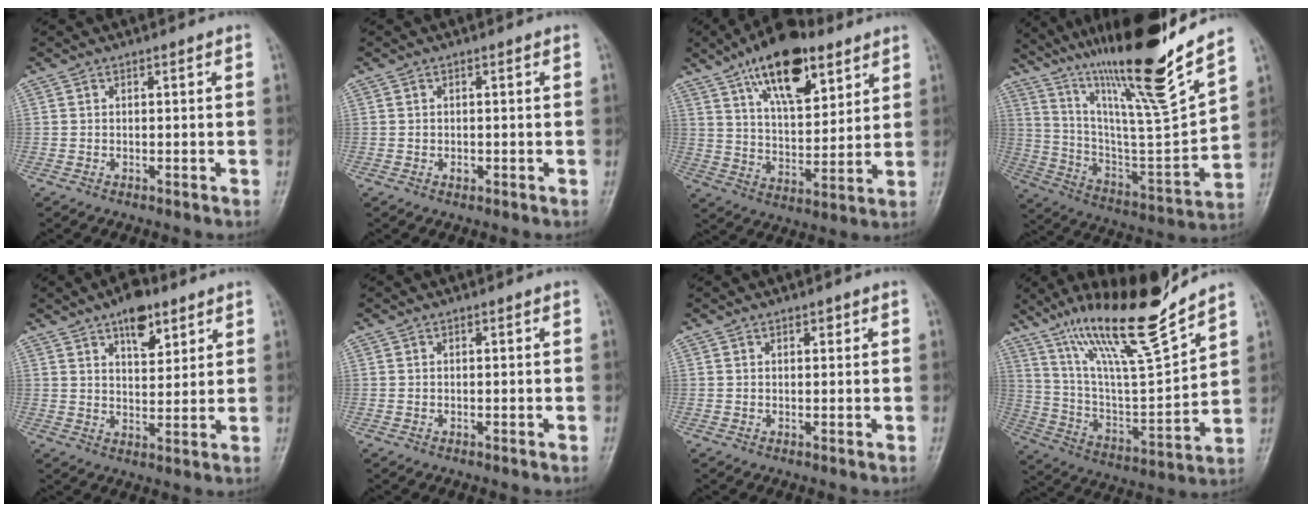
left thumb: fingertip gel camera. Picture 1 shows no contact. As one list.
[{"total": 0.9, "force": [-0.1, 0.7, 0.5], "torque": [-0.005, 0.000, 0.000]}, {"total": 16.9, "force": [9.8, 7.4, 11.5], "torque": [-0.150, -0.044, 0.166]}, {"total": 26.4, "force": [19.3, 2.1, 18.0], "torque": [-0.277, -0.084, 0.338]}, {"total": 8.1, "force": [5.0, 3.8, 5.1], "torque": [-0.054, -0.027, 0.076]}, {"total": 0.0}, {"total": 1.4, "force": [0.9, 0.7, 0.8], "torque": [-0.005, -0.003, 0.011]}, {"total": 20.5, "force": [15.5, 2.2, 13.1], "torque": [-0.200, -0.080, 0.284]}]